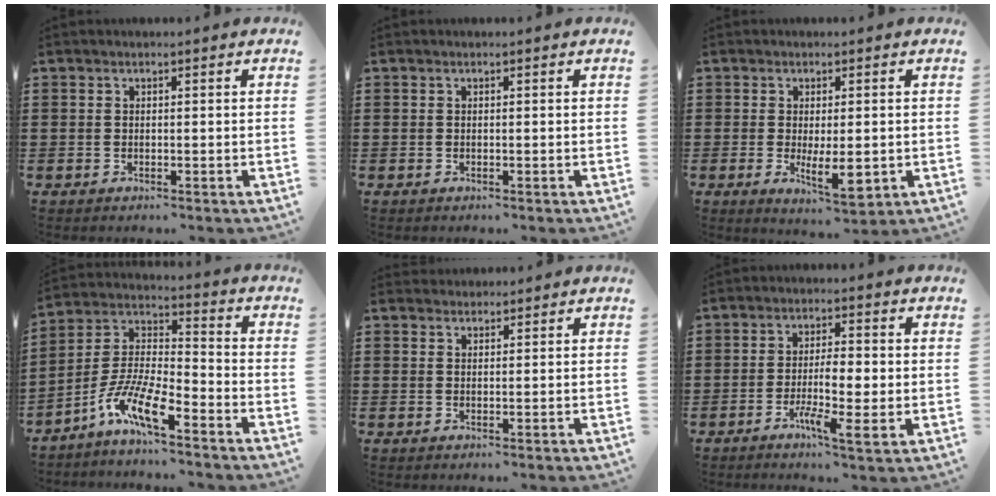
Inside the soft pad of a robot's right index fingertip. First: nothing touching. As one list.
[{"total": 0.0}, {"total": 6.5, "force": [-1.1, 2.1, 6.0], "torque": [-0.114, -0.009, -0.017]}, {"total": 9.6, "force": [-6.8, 2.2, 6.4], "torque": [-0.156, -0.012, -0.138]}, {"total": 1.2, "force": [1.1, 0.3, -0.2], "torque": [0.002, 0.003, 0.022]}, {"total": 5.8, "force": [-1.3, 1.3, 5.5], "torque": [-0.097, -0.002, -0.022]}]